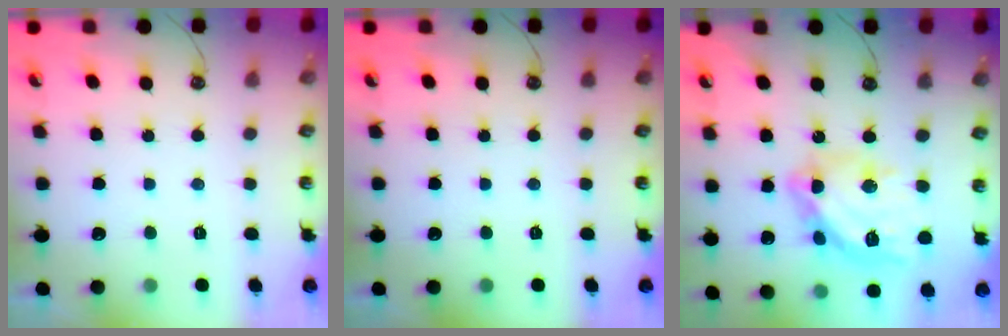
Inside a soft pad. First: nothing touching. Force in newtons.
{"total": 0.0}
{"total": 17.8, "press": 17.7, "slide": 1.7}